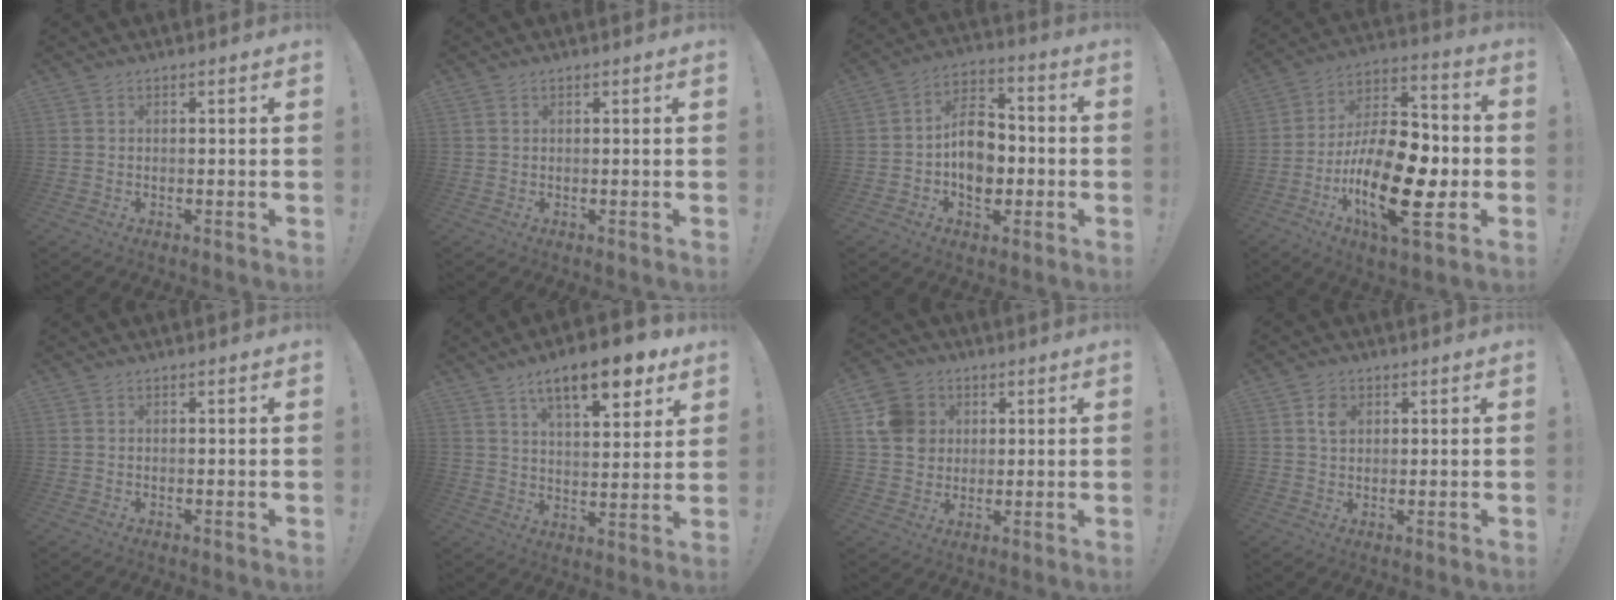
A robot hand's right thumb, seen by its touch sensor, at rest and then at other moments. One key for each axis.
{"total": 0.8, "fx": 0.5, "fy": 0.5, "fz": 0.4, "tx": -0.008, "ty": 0.001, "tz": 0.010}
{"total": 12.9, "fx": -1.5, "fy": 9.5, "fz": 8.6, "tx": -0.138, "ty": 0.016, "tz": -0.022}
{"total": 25.0, "fx": -7.8, "fy": 11.1, "fz": 21.0, "tx": -0.377, "ty": 0.043, "tz": -0.118}
{"total": 0.0}
{"total": 14.2, "fx": 8.5, "fy": 4.4, "fz": 10.5, "tx": -0.154, "ty": -0.044, "tz": 0.134}
{"total": 11.3, "fx": 3.1, "fy": 9.9, "fz": 4.4, "tx": -0.074, "ty": -0.006, "tz": 0.063}
{"total": 3.5, "fx": 1.5, "fy": 2.7, "fz": 1.6, "tx": -0.013, "ty": -0.005, "tz": 0.023}